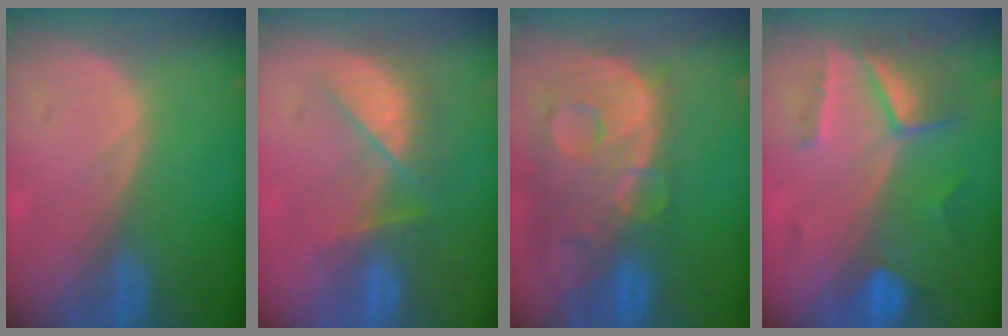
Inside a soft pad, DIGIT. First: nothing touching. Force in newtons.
{"total": 7.2, "press": 6.9, "slide": 2.1}
{"total": 13.6, "press": 11.1, "slide": 7.9}
{"total": 7.5, "press": 6.6, "slide": 3.4}